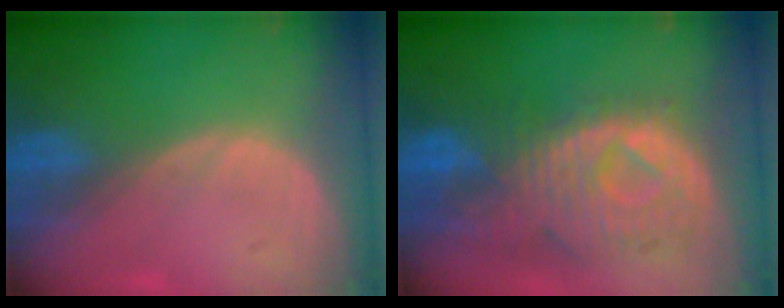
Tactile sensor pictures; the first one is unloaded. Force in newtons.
{"total": 11.3, "press": 9.7, "slide": 5.7}